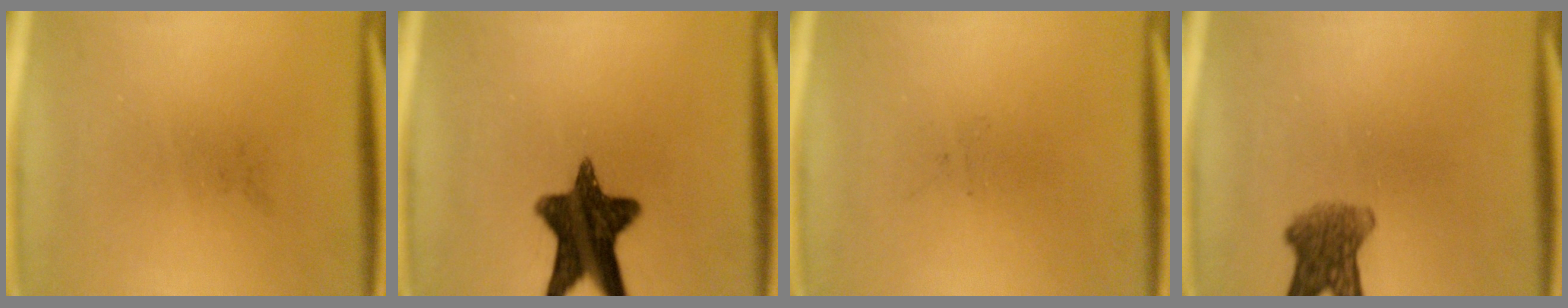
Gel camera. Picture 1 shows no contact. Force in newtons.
{"total": 13.0}
{"total": 0.0}
{"total": 5.8}